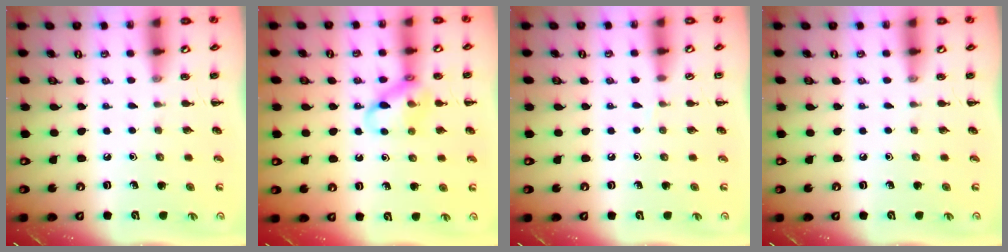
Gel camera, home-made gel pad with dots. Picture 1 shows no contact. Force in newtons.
{"total": 12.5, "press": 12.4, "slide": 1.7}
{"total": 3.0, "press": 2.8, "slide": 1.0}
{"total": 0.0}